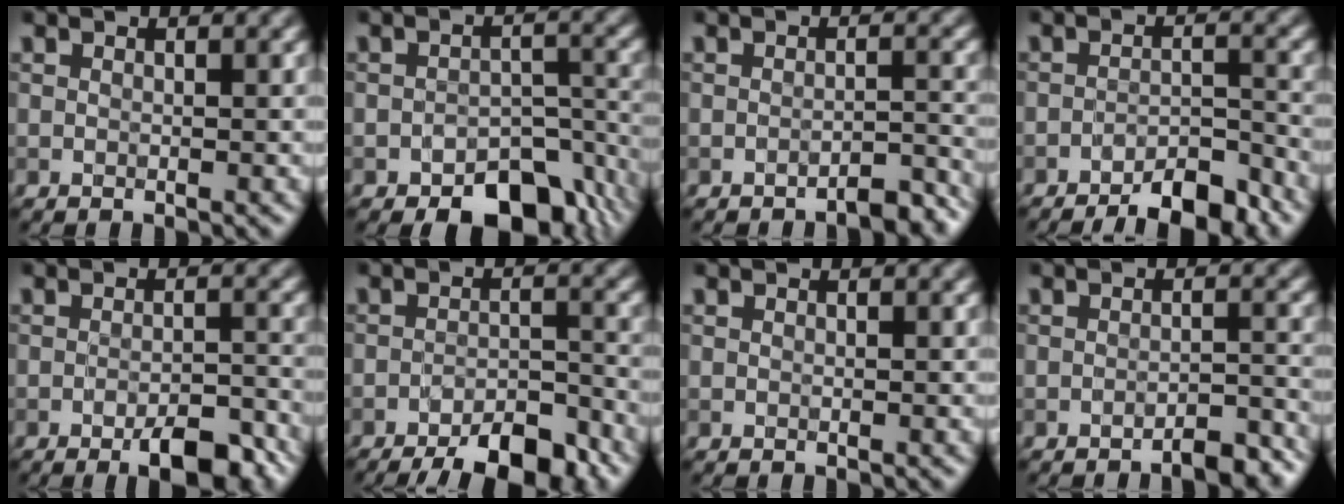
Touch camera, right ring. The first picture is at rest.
{"total": 6.6, "force": [-4.4, 3.6, 3.4], "torque": [-0.031, -0.010, -0.064]}
{"total": 2.5, "force": [-2.1, 0.4, 1.2], "torque": [-0.010, 0.007, -0.033]}
{"total": 5.8, "force": [-4.6, 1.4, 3.3], "torque": [-0.044, 0.003, -0.068]}
{"total": 4.8, "force": [-2.8, 1.4, 3.6], "torque": [-0.054, -0.001, -0.038]}
{"total": 8.1, "force": [-6.2, 2.3, 4.7], "torque": [-0.062, -0.012, -0.089]}
{"total": 0.0}
{"total": 3.0, "force": [-2.4, 0.5, 1.7], "torque": [-0.018, 0.006, -0.036]}